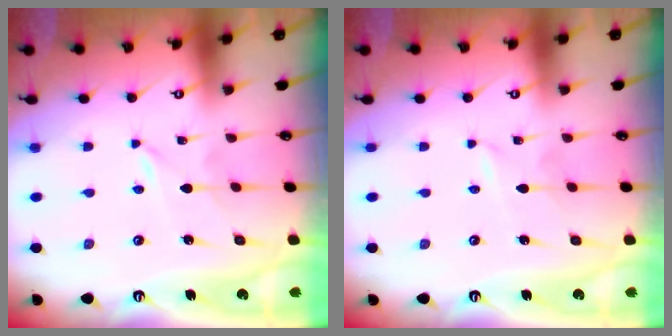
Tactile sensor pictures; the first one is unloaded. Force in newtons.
{"total": 1.6, "press": 1.6, "slide": 0.2}